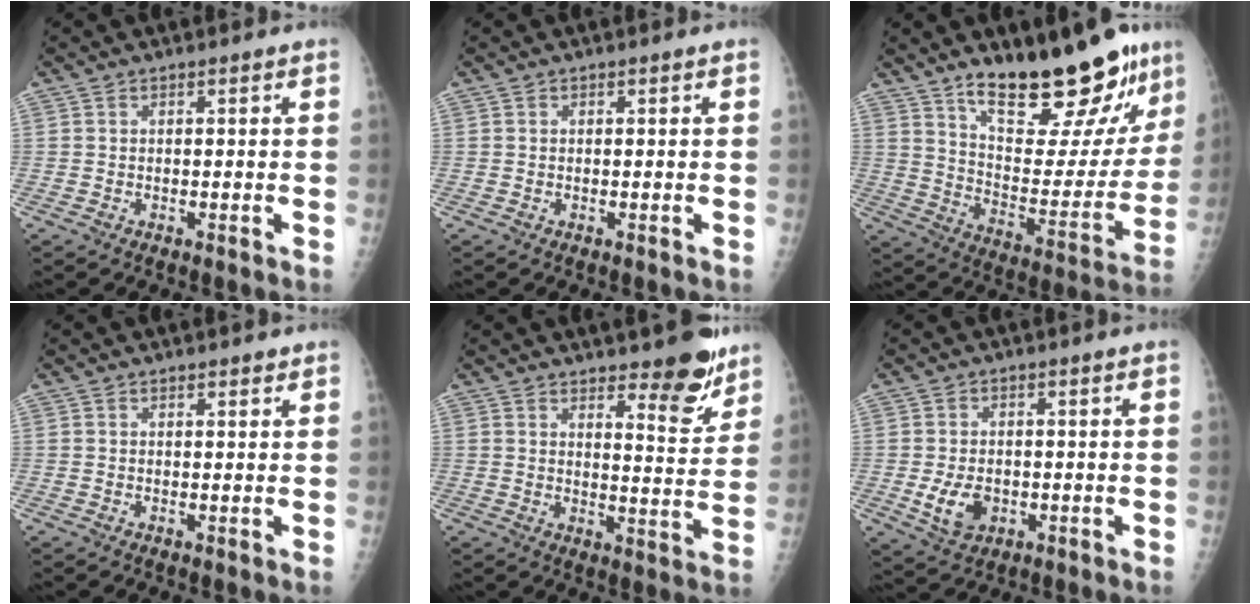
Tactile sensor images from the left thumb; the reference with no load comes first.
{"total": 0.0}
{"total": 23.8, "force": [16.8, 8.0, 14.8], "torque": [-0.168, -0.105, 0.260]}
{"total": 1.1, "force": [0.9, 0.4, 0.6], "torque": [-0.004, -0.005, 0.011]}
{"total": 9.3, "force": [6.7, 2.7, 5.8], "torque": [-0.051, -0.053, 0.099]}
{"total": 6.0, "force": [-1.3, 4.3, 4.1], "torque": [-0.063, -0.001, -0.013]}